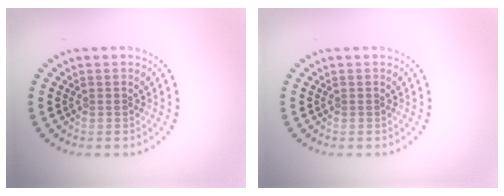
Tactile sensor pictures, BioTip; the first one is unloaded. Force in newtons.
{"total": 0.0}